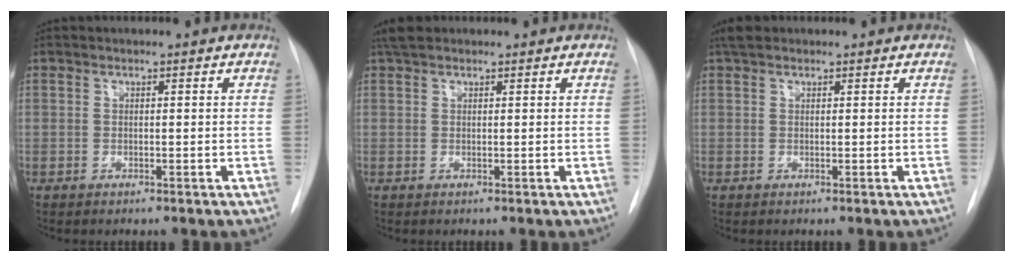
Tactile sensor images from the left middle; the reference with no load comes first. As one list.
[{"total": 2.5, "force": [2.1, 1.0, 1.0], "torque": [-0.019, 0.015, 0.036]}, {"total": 2.1, "force": [1.7, 0.8, 0.9], "torque": [-0.016, 0.015, 0.030]}]